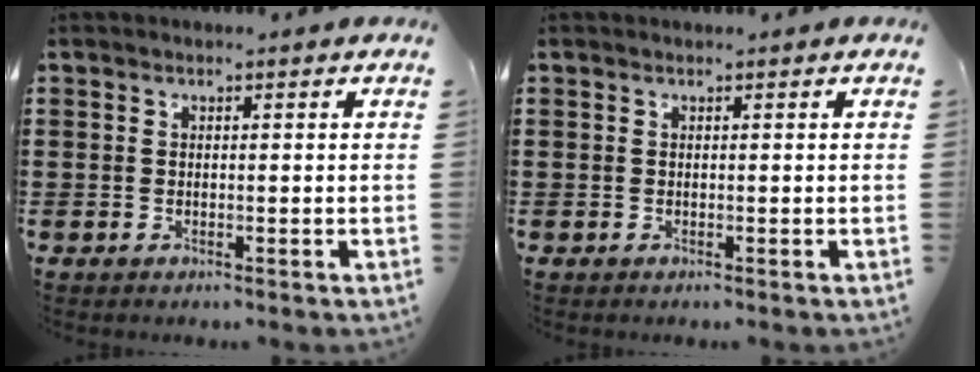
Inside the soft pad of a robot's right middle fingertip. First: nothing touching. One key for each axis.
{"total": 0.0}